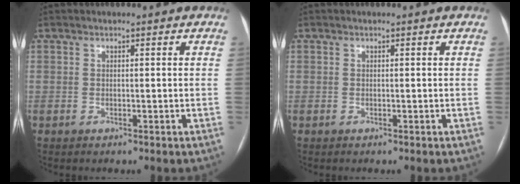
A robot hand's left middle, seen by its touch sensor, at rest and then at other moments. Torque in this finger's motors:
{"motor_torque": [0.03, 0.16, 0.00, 0.00]}